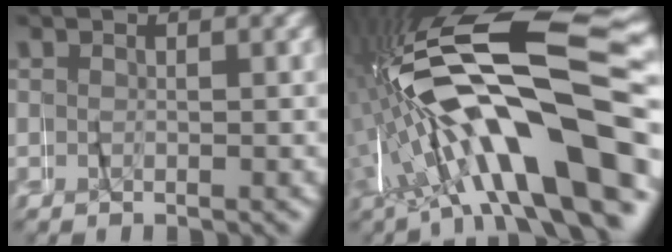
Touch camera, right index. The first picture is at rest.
{"total": 18.2, "force": [0.7, 7.8, 16.5], "torque": [-0.324, 0.005, 0.021]}